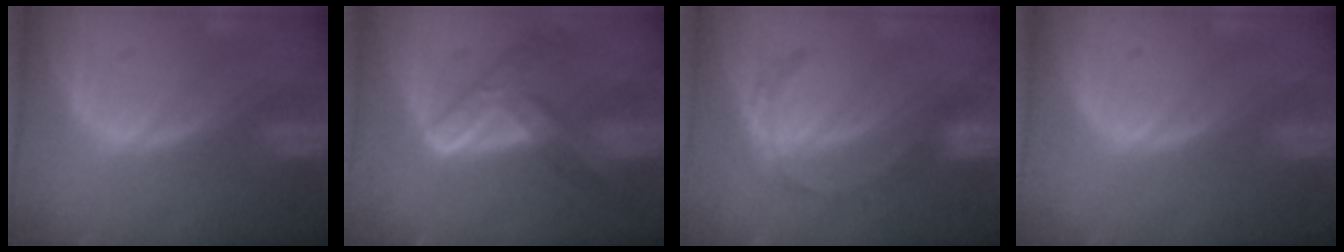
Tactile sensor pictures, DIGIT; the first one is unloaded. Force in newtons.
{"total": 7.5, "press": 6.2, "slide": 4.2}
{"total": 4.6, "press": 4.2, "slide": 1.9}
{"total": 0.0}